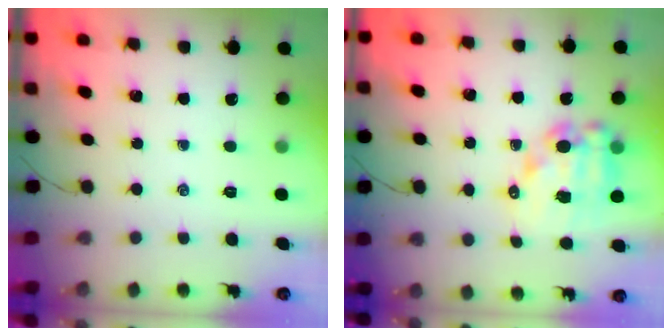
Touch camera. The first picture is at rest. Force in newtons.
{"total": 12.7, "press": 12.4, "slide": 2.9}